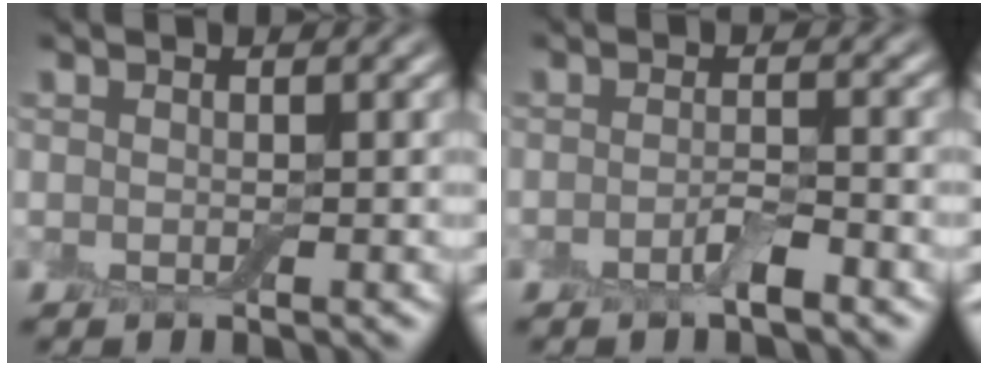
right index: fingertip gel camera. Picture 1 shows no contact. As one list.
[{"total": 1.9, "force": [-1.0, 0.4, 1.5], "torque": [-0.028, 0.001, -0.021]}]